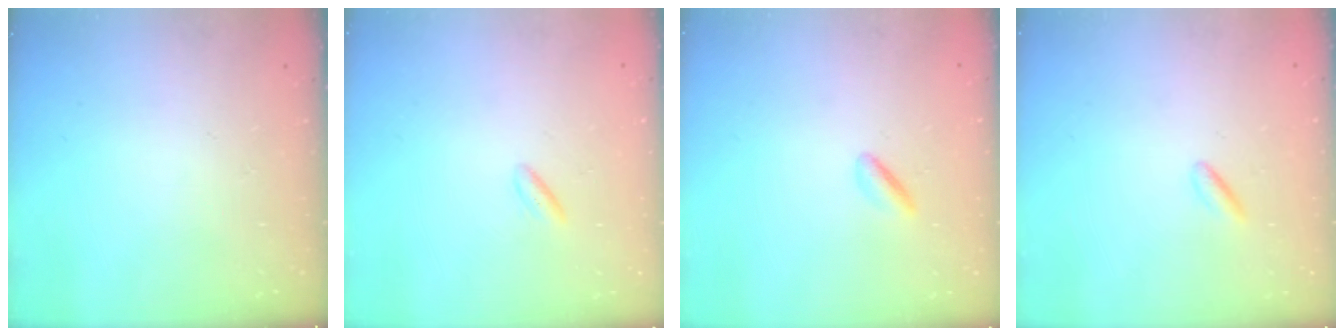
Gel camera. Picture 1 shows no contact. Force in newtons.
{"total": 1.8, "press": 1.6, "slide": 0.9}
{"total": 1.6, "press": 1.3, "slide": 0.8}
{"total": 0.8, "press": 0.7, "slide": 0.4}